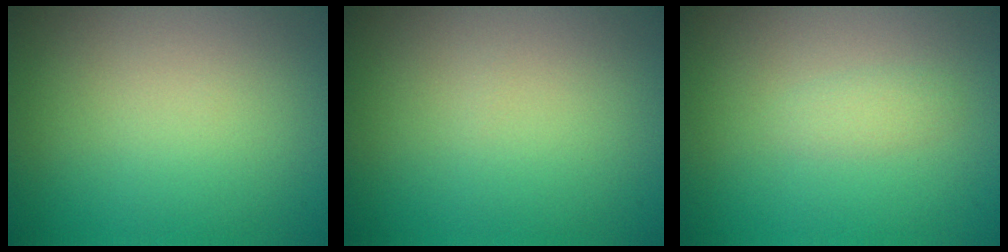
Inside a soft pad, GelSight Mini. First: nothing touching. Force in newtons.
{"total": 0.0}
{"total": 1.0, "press": 1.0, "slide": 0.0}